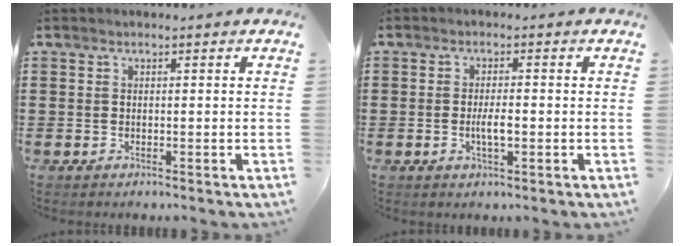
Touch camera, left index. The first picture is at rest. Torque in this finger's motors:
{"motor_torque": [0.64, 0.12, 0.15, 0.10]}